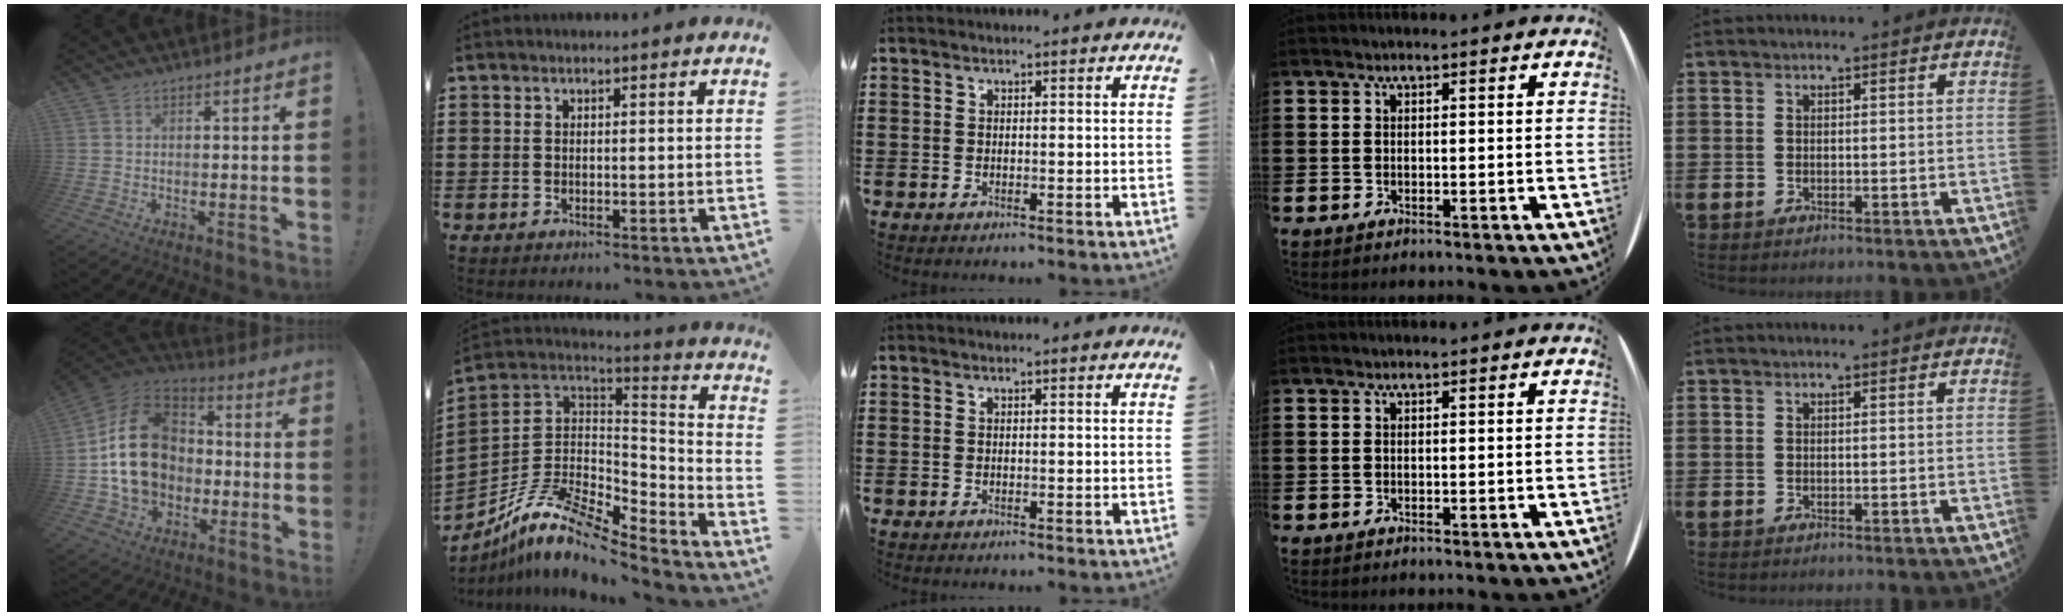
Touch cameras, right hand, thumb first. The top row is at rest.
{"thumb": {"total": 21.0, "force": [0.0, 16.7, 12.8], "torque": [-0.216, 0.027, 0.014]}, "index": {"total": 12.0, "force": [-8.9, 4.1, 6.9], "torque": [-0.155, 0.011, -0.176]}}